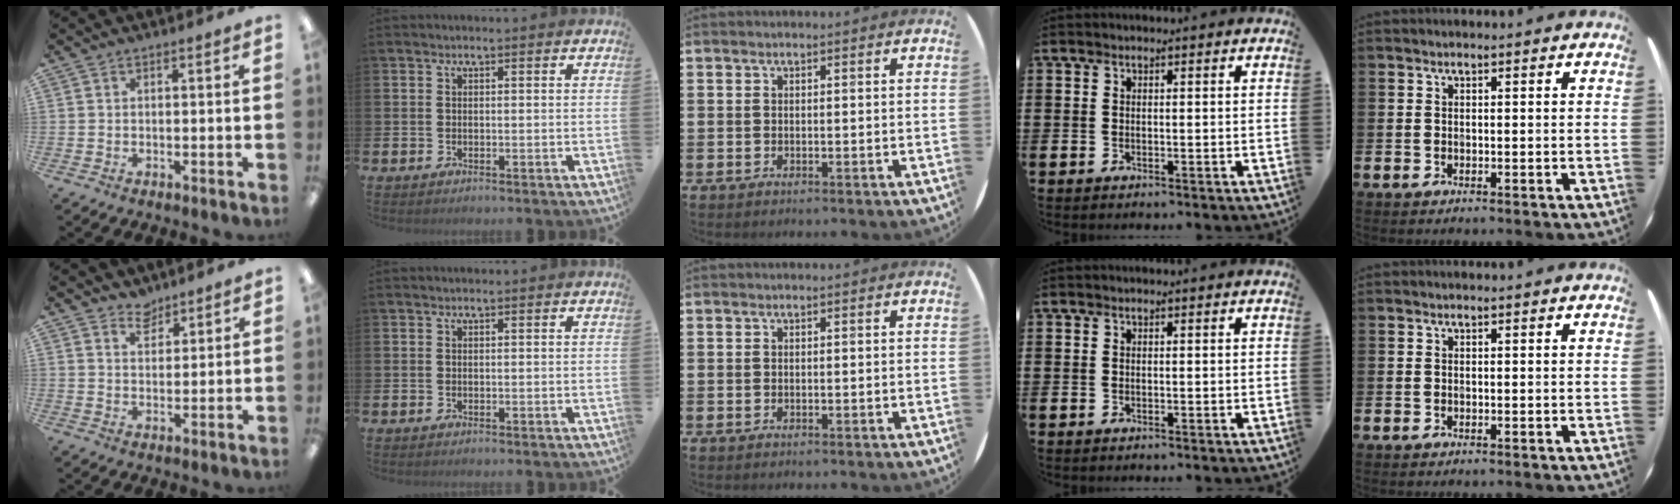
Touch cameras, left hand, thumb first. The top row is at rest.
{"thumb": {"total": 4.1, "force": [3.6, 1.8, 0.6], "torque": [-0.003, -0.022, 0.066]}}